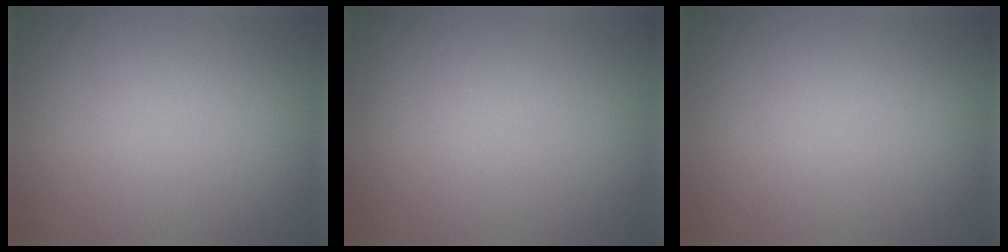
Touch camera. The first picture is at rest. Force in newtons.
{"total": 0.0}
{"total": 0.0}